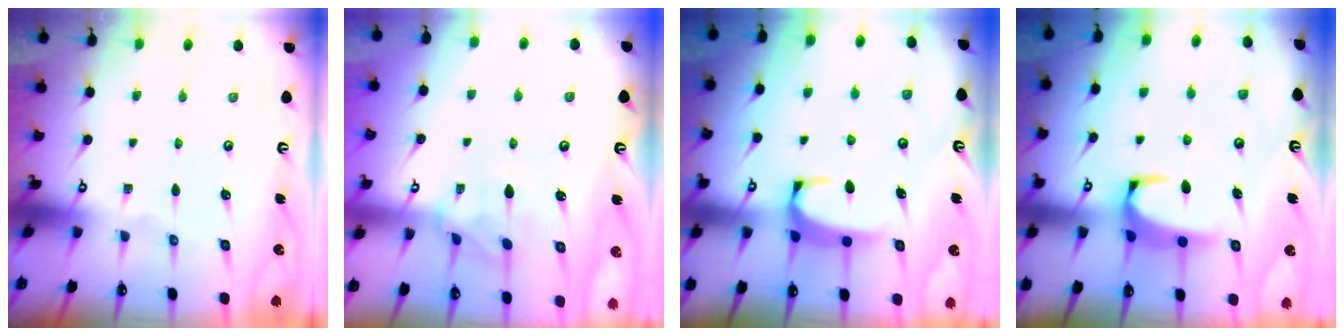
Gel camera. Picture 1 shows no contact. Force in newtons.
{"total": 1.8, "press": 1.5, "slide": 1.0}
{"total": 1.8, "press": 1.7, "slide": 0.4}
{"total": 2.1, "press": 1.8, "slide": 0.9}